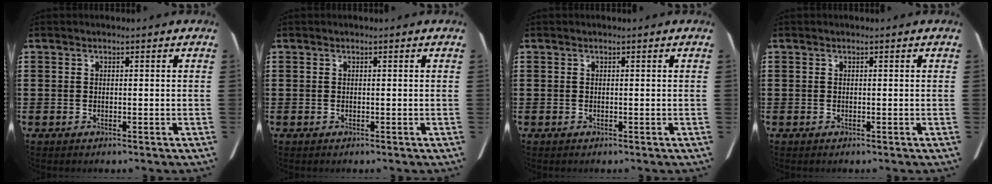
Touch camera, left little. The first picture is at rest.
{"total": 0.0}
{"total": 0.0}
{"total": 0.0}